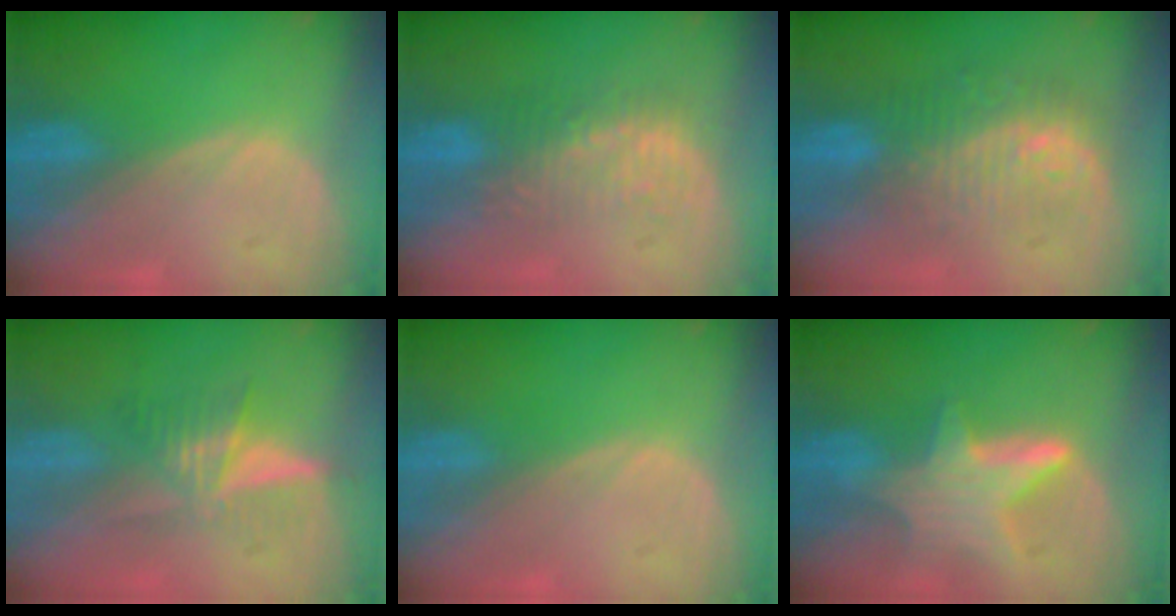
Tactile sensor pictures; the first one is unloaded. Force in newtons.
{"total": 6.4, "press": 6.2, "slide": 1.3}
{"total": 9.2, "press": 9.0, "slide": 1.8}
{"total": 6.2, "press": 5.4, "slide": 3.0}
{"total": 0.0}
{"total": 6.9, "press": 6.7, "slide": 1.7}